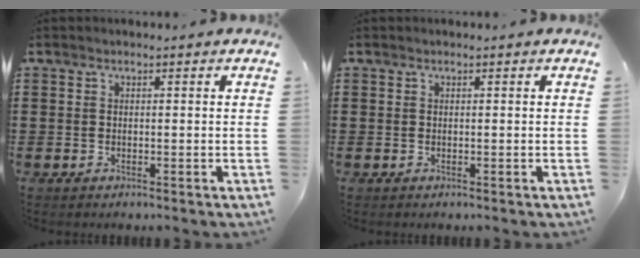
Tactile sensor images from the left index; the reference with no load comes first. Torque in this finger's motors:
{"motor_torque": [-0.01, 0.01, 0.00, 0.01]}